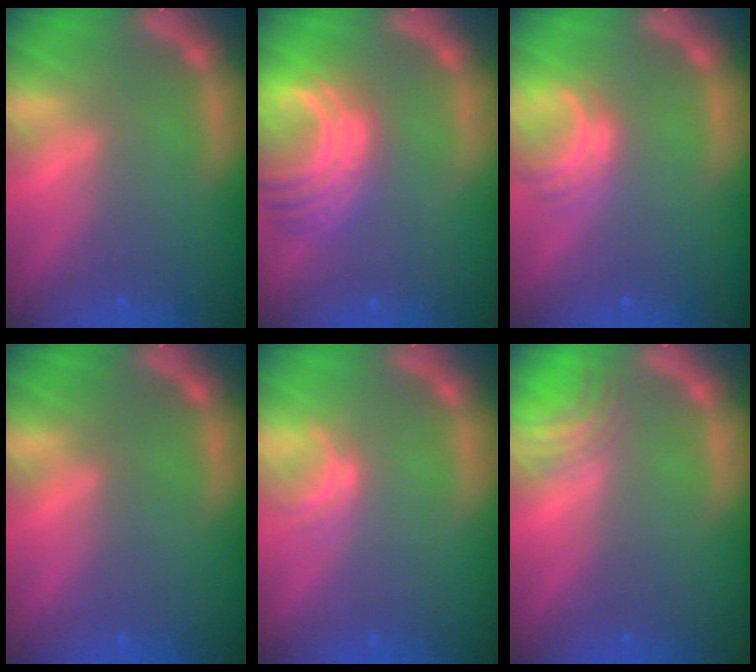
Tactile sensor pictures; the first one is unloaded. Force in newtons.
{"total": 8.5}
{"total": 3.0}
{"total": 0.0}
{"total": 1.5}
{"total": 3.0}